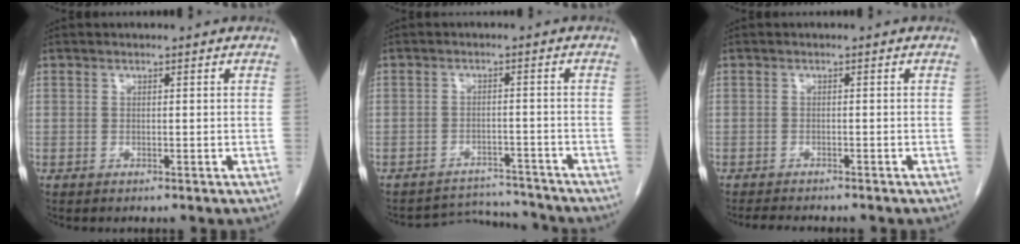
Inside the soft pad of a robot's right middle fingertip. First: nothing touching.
{"total": 6.3, "force": [-6.0, 0.4, -1.7], "torque": [0.023, 0.013, -0.087]}
{"total": 4.7, "force": [-4.2, 0.7, 1.9], "torque": [-0.027, -0.011, -0.060]}